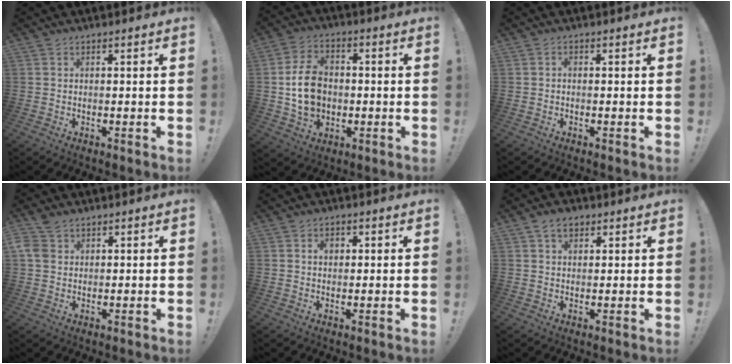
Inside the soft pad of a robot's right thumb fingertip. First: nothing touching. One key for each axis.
{"total": 12.6, "fx": -0.3, "fy": 9.9, "fz": 7.8, "tx": -0.136, "ty": 0.005, "tz": -0.003}
{"total": 0.6, "fx": -0.3, "fy": 0.4, "fz": 0.3, "tx": -0.010, "ty": 0.003, "tz": -0.006}
{"total": 5.5, "fx": 2.9, "fy": 3.7, "fz": 2.8, "tx": -0.058, "ty": -0.006, "tz": 0.057}
{"total": 2.5, "fx": 0.7, "fy": 1.9, "fz": 1.5, "tx": -0.022, "ty": 0.003, "tz": 0.008}
{"total": 4.9, "fx": 2.6, "fy": 3.1, "fz": 2.7, "tx": -0.049, "ty": -0.001, "tz": 0.049}